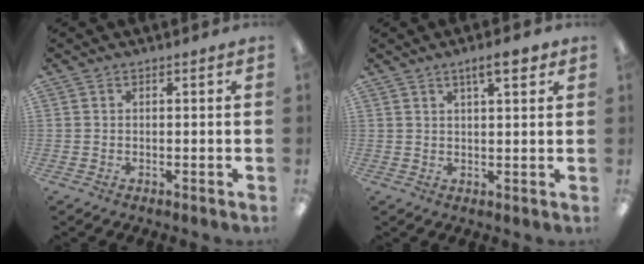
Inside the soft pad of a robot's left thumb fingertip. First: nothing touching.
{"total": 5.7, "force": [3.3, 1.7, 4.3], "torque": [-0.059, -0.009, 0.050]}